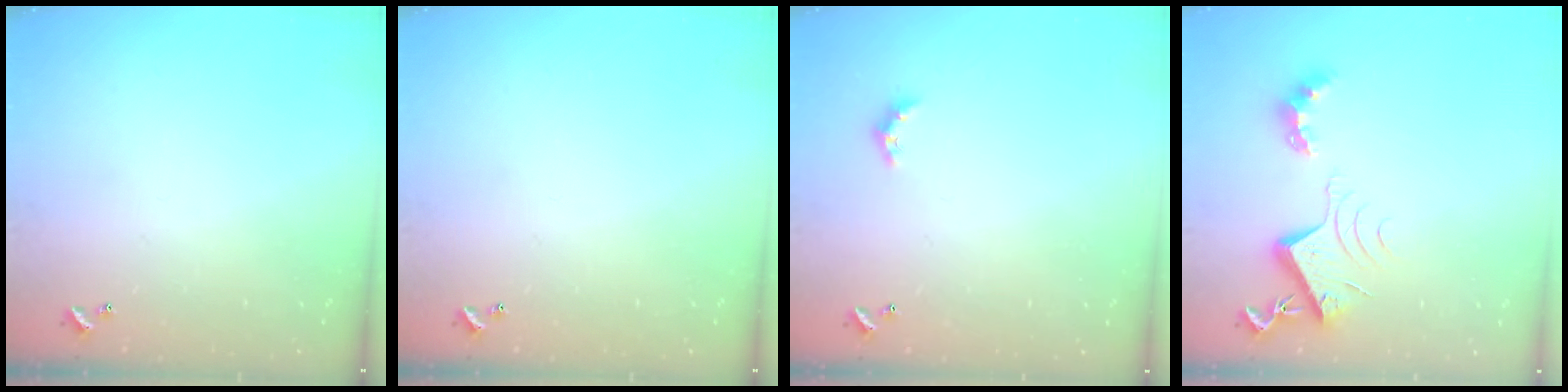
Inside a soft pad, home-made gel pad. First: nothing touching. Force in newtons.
{"total": 0.0}
{"total": 2.6, "press": 2.5, "slide": 0.6}
{"total": 9.3, "press": 9.2, "slide": 1.2}